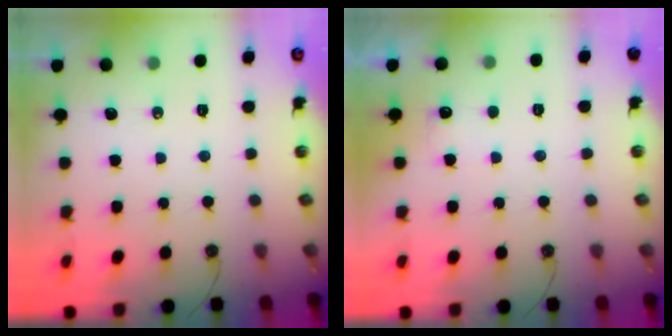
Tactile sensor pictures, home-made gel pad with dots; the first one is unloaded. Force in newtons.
{"total": 4.9, "press": 4.7, "slide": 1.1}